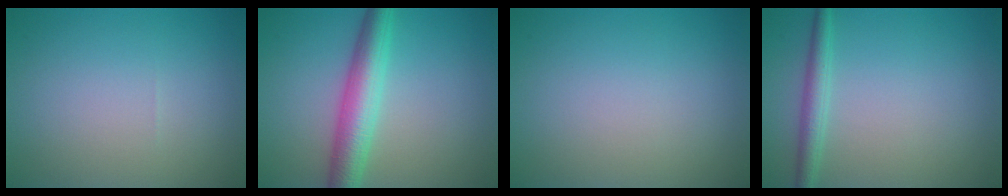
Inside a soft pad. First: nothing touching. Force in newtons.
{"total": 5.2, "press": 5.2, "slide": 0.0}
{"total": 0.0}
{"total": 2.2, "press": 2.2, "slide": 0.1}